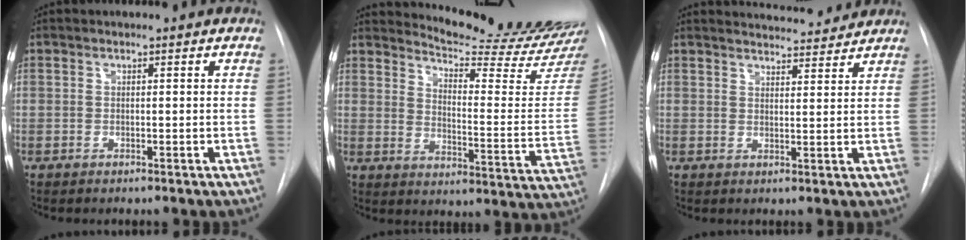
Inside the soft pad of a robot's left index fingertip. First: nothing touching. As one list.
[{"total": 21.3, "force": [20.4, -0.4, 6.0], "torque": [-0.095, -0.134, 0.251]}, {"total": 8.5, "force": [8.3, 1.1, 1.4], "torque": [-0.018, 0.002, 0.103]}]